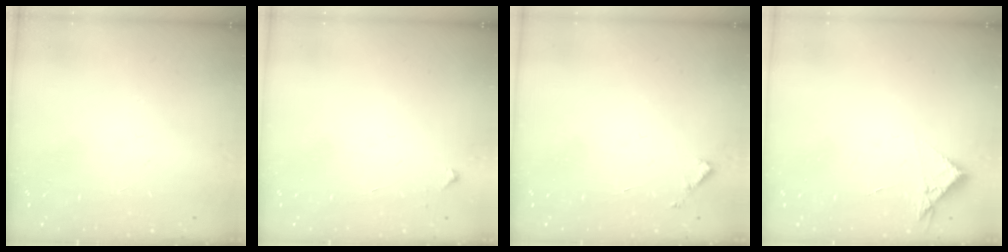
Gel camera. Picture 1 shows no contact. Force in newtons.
{"total": 3.3, "press": 3.2, "slide": 0.4}
{"total": 3.6, "press": 3.6, "slide": 0.3}
{"total": 3.1, "press": 3.1, "slide": 0.5}